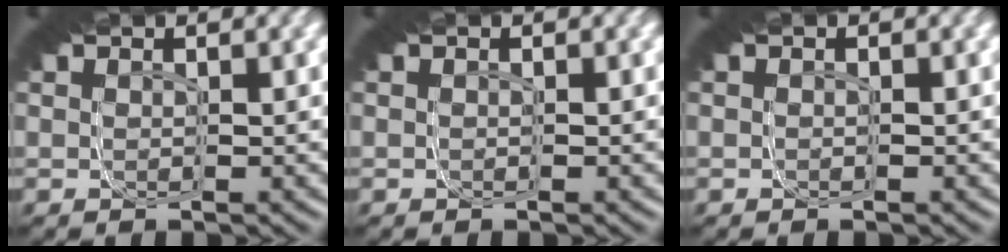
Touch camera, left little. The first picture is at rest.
{"total": 0.0}
{"total": 0.0}